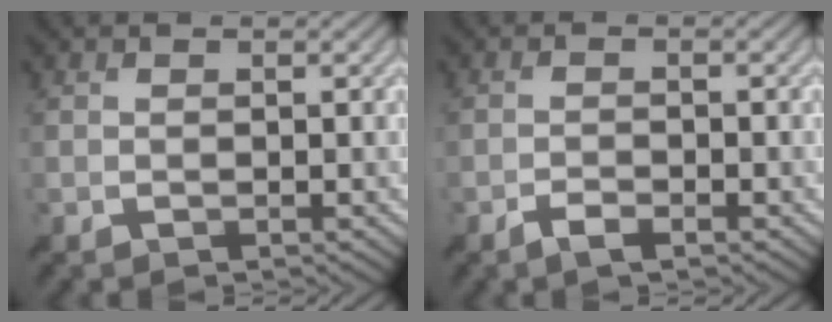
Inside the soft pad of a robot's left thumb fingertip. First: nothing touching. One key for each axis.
{"total": 2.1, "fx": -1.5, "fy": 0.6, "fz": 1.3, "tx": -0.025, "ty": 0.000, "tz": -0.030}